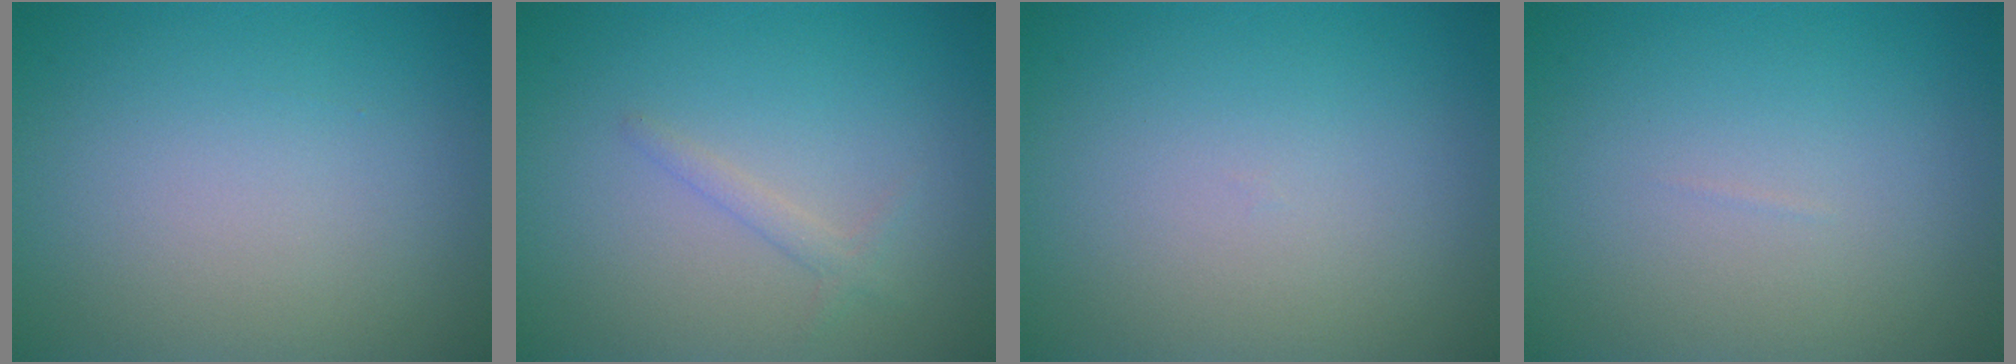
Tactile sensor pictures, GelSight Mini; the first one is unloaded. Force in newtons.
{"total": 1.0, "press": 1.0, "slide": 0.0}
{"total": 0.0}
{"total": 0.0}